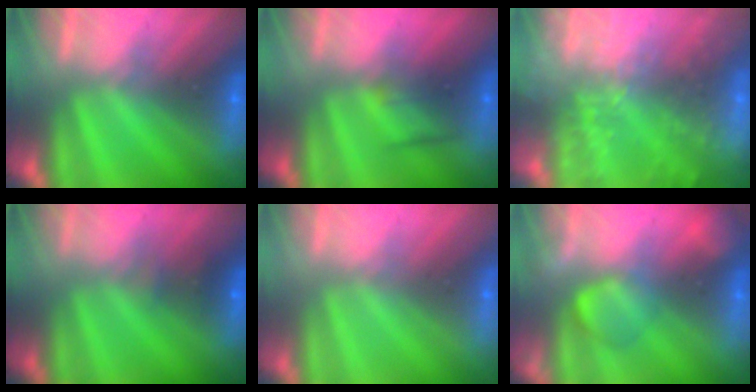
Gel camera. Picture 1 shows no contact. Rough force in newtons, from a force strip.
{"total": 2.4}
{"total": 8.2}
{"total": 4.5}
{"total": 3.1}
{"total": 2.4}